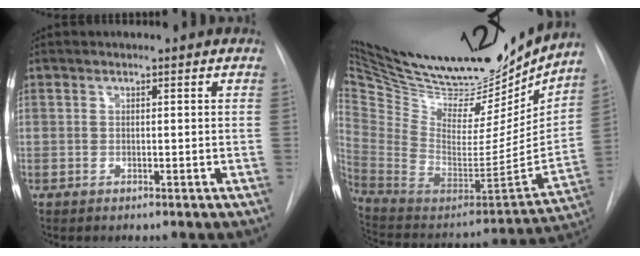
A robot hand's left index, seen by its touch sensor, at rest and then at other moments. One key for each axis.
{"total": 32.7, "fx": 28.2, "fy": 9.5, "fz": 13.4, "tx": -0.260, "ty": -0.052, "tz": 0.435}